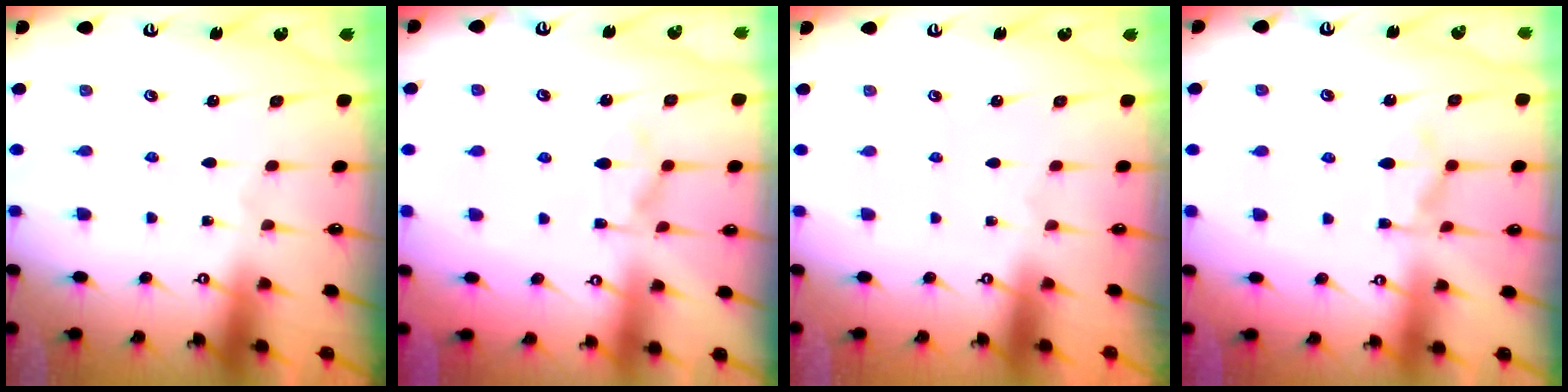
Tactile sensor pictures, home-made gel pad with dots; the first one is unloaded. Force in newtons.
{"total": 1.9, "press": 1.4, "slide": 1.2}
{"total": 1.5, "press": 1.4, "slide": 0.6}
{"total": 8.5, "press": 8.4, "slide": 1.1}